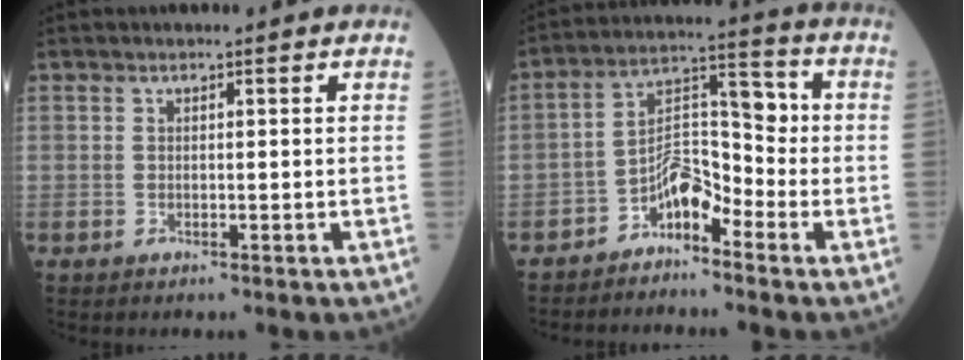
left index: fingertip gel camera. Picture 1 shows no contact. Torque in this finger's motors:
{"motor_torque": [0.11, 0.11, 0.20, 0.08]}